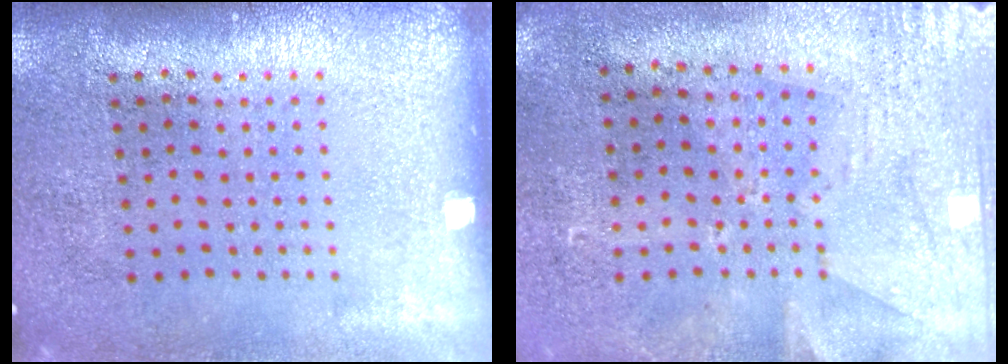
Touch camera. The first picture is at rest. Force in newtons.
{"total": 2.8, "press": 2.3, "slide": 1.6}